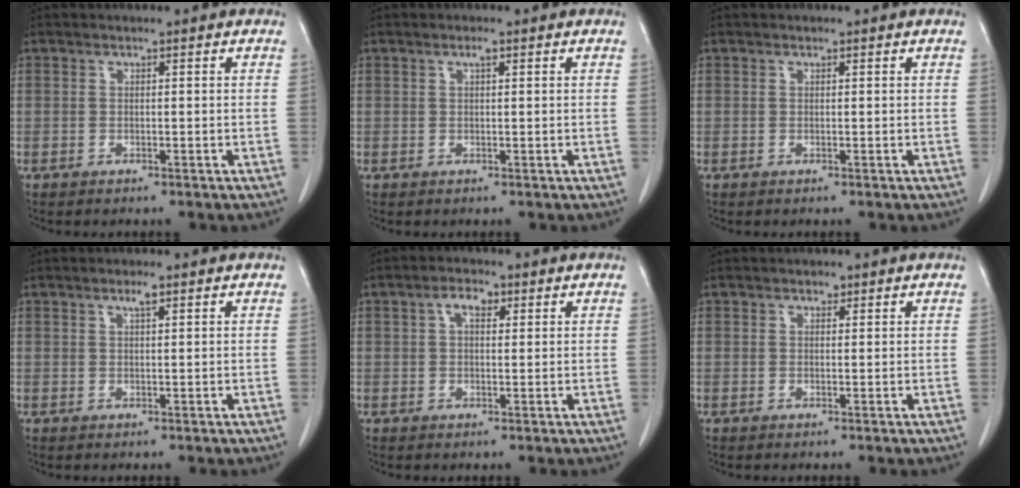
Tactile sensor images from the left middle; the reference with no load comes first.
{"total": 1.0, "force": [0.6, 0.1, 0.8], "torque": [-0.017, -0.001, 0.010]}
{"total": 0.0}
{"total": 1.4, "force": [0.9, 0.1, 1.1], "torque": [-0.022, -0.002, 0.017]}
{"total": 3.1, "force": [1.3, 1.6, 2.4], "torque": [-0.046, 0.012, 0.022]}
{"total": 0.8, "force": [0.6, 0.4, 0.3], "torque": [-0.007, -0.005, 0.008]}